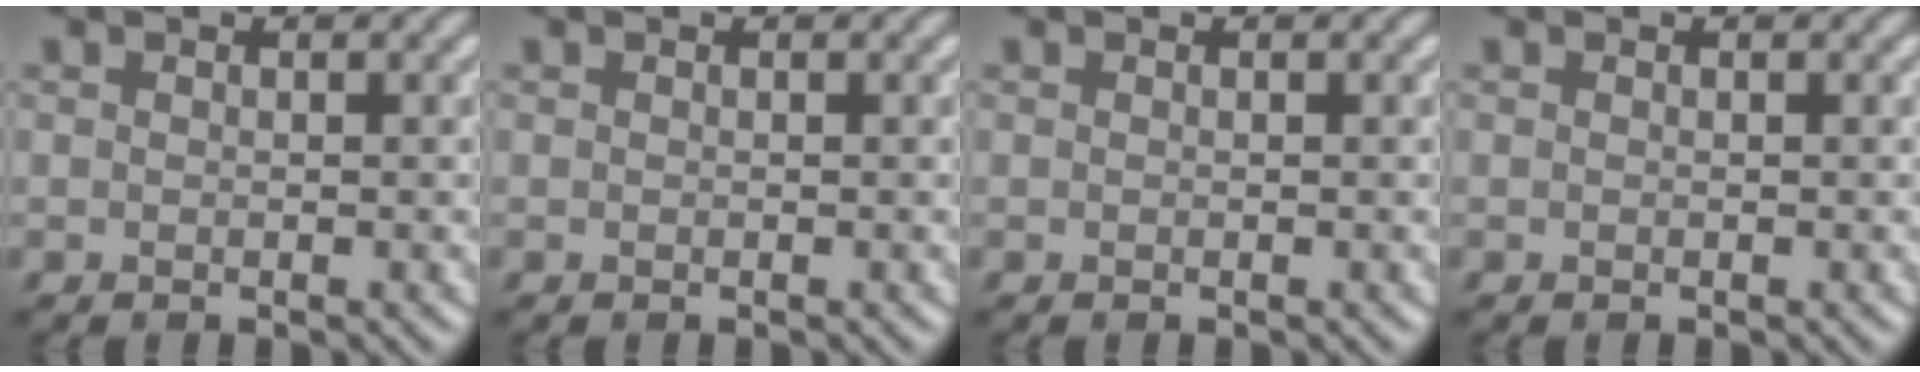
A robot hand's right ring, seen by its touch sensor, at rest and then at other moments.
{"total": 0.0}
{"total": 0.0}
{"total": 0.0}